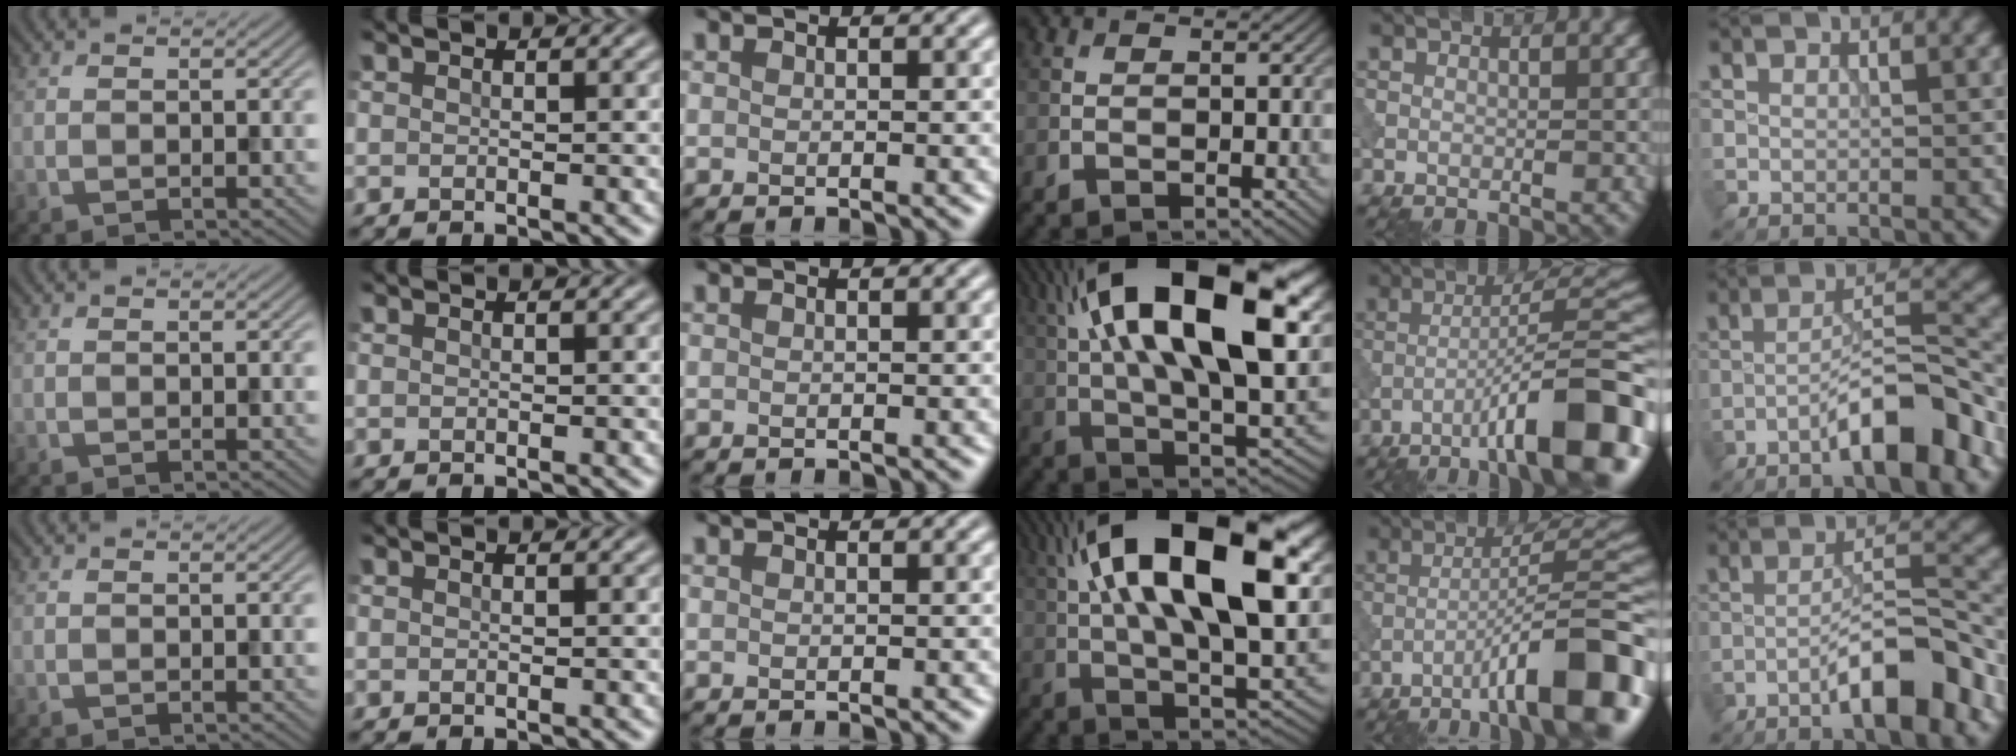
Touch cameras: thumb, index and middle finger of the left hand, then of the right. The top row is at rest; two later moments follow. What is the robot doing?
{"motion": "dispense", "object": "syringe"}